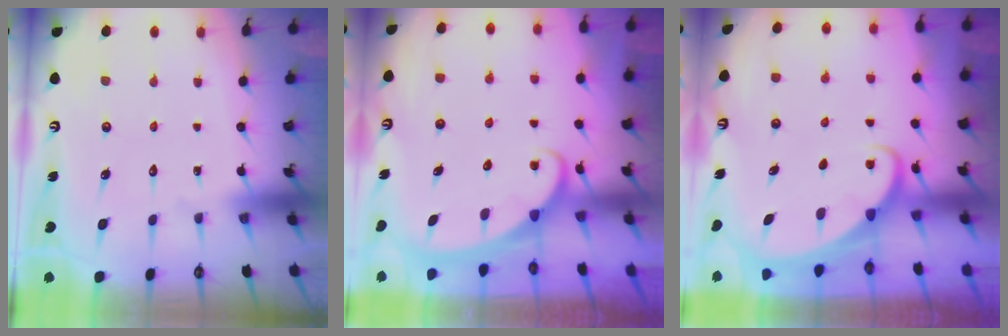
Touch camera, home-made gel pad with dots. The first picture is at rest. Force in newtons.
{"total": 2.6, "press": 2.6, "slide": 0.4}
{"total": 1.9, "press": 1.9, "slide": 0.2}